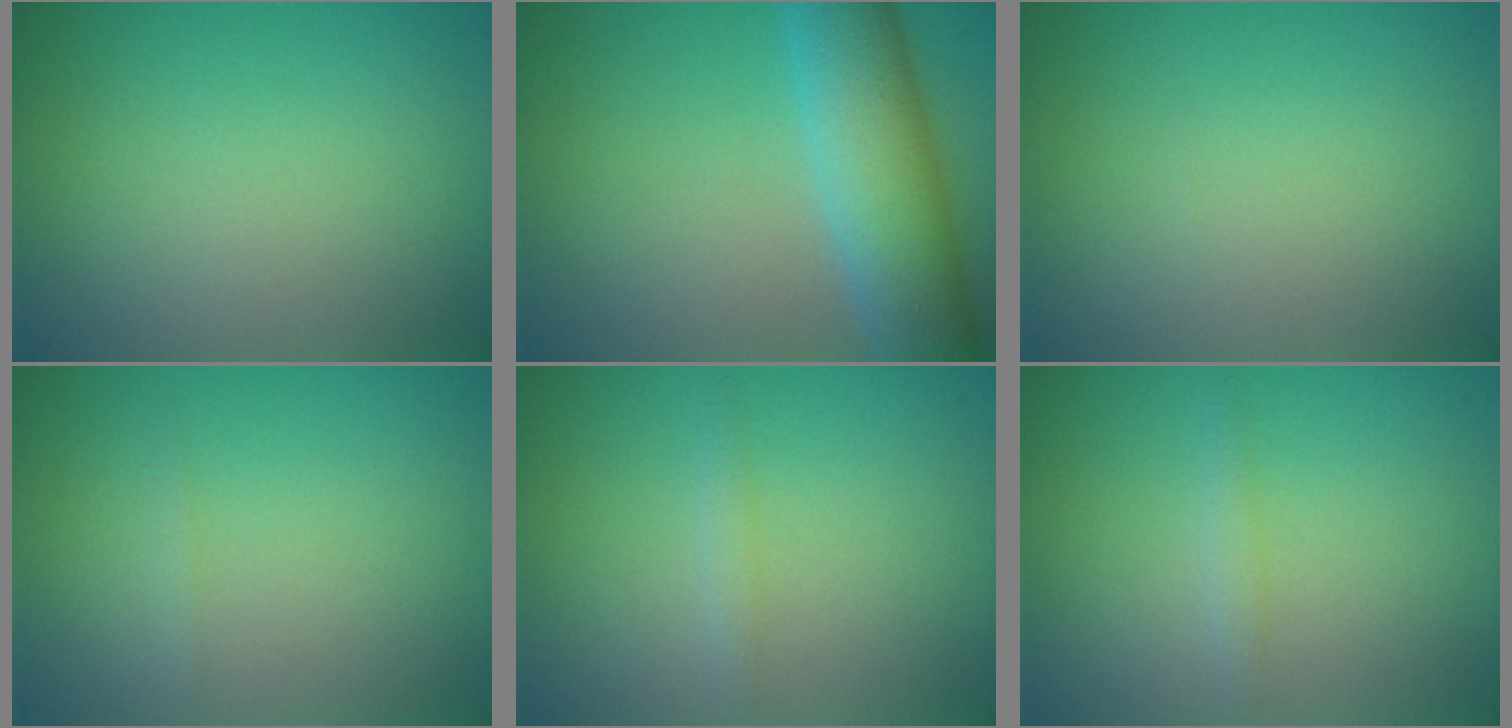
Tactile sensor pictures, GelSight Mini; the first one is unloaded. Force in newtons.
{"total": 8.8, "press": 8.8, "slide": 0.2}
{"total": 0.0}
{"total": 0.5, "press": 0.5, "slide": 0.0}
{"total": 0.9, "press": 0.9, "slide": 0.1}
{"total": 0.9, "press": 0.9, "slide": 0.1}